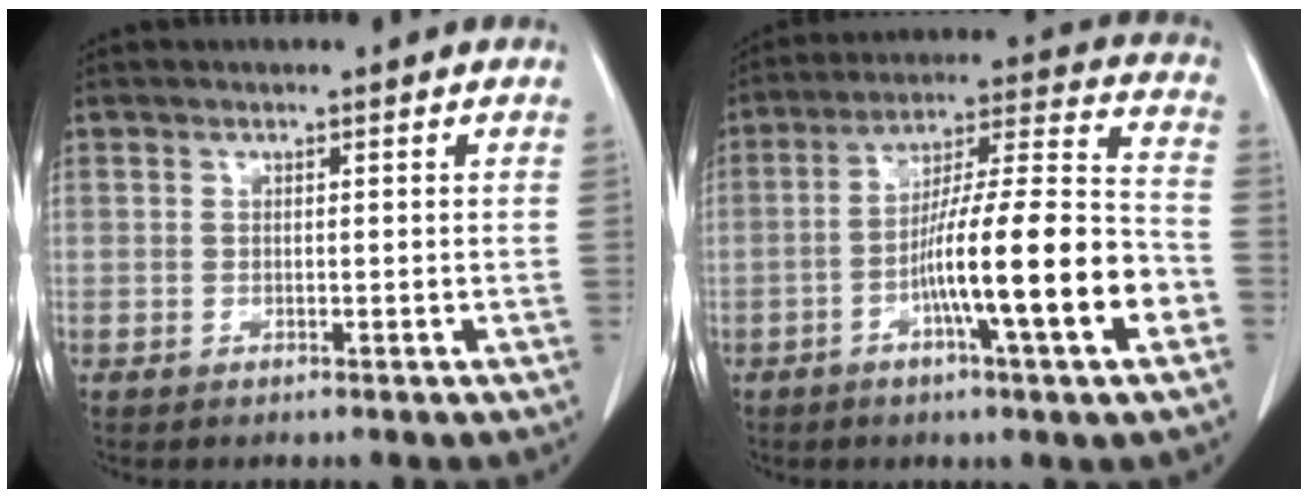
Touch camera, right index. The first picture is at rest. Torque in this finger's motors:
{"motor_torque": [2.14, 0.00, 1.05, 0.21]}